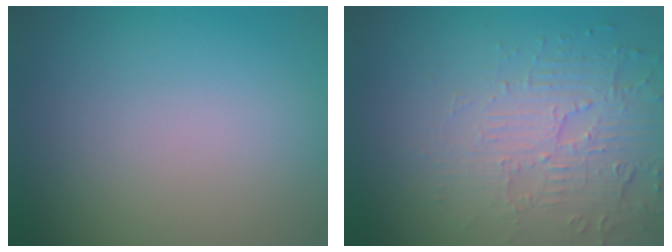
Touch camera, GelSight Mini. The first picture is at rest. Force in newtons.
{"total": 5.8, "press": 3.7, "slide": 4.4}